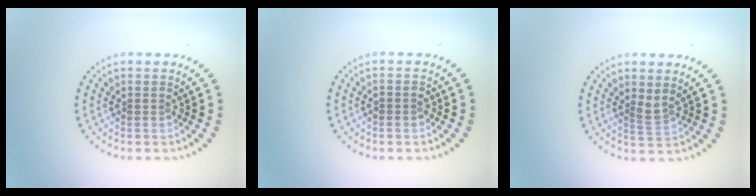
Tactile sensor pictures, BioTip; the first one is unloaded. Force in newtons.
{"total": 1.0, "press": 0.9, "slide": 0.3}
{"total": 1.4, "press": 1.1, "slide": 0.9}